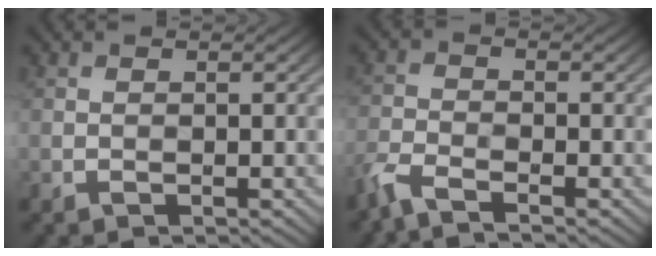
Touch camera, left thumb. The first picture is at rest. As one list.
[{"total": 4.0, "force": [-3.3, 1.0, 2.1], "torque": [-0.057, -0.014, -0.070]}]